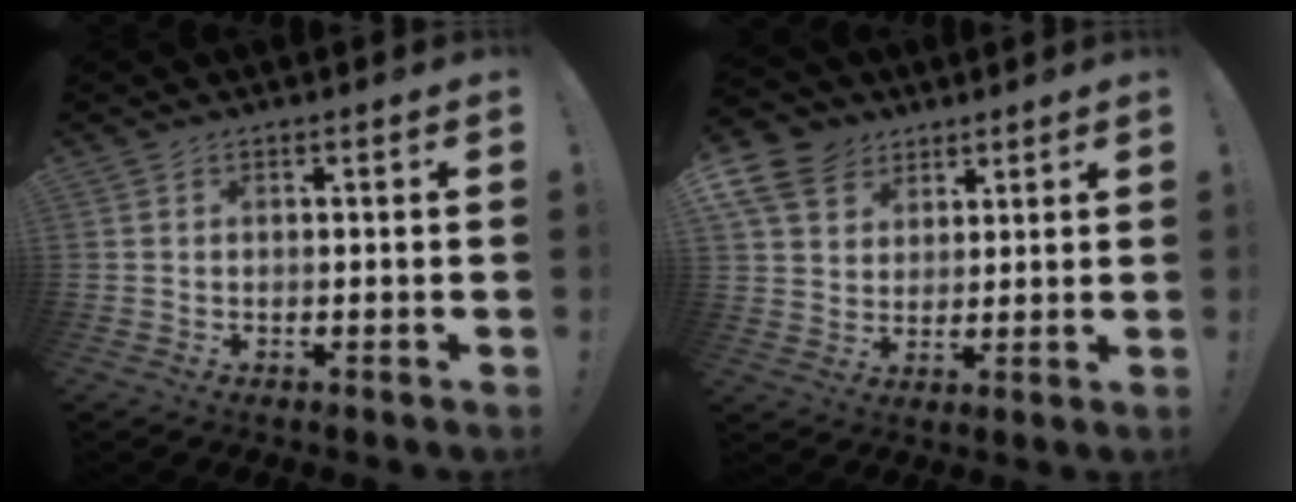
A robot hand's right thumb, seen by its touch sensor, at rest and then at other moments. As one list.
[{"total": 11.3, "force": [6.1, 8.6, 3.8], "torque": [-0.072, -0.040, 0.122]}]